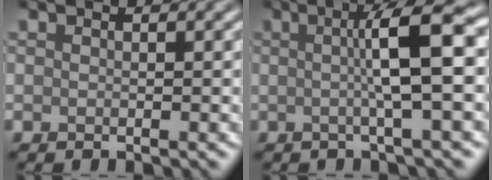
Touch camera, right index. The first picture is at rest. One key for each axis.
{"total": 6.5, "fx": 0.7, "fy": 0.9, "fz": 6.4, "tx": -0.099, "ty": 0.012, "tz": 0.004}